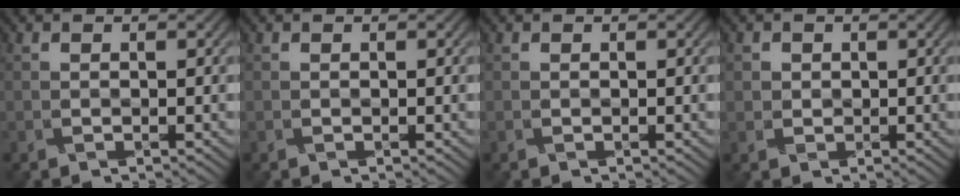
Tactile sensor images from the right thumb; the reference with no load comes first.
{"total": 0.0}
{"total": 0.0}
{"total": 1.3, "force": [0.5, 1.0, -0.6], "torque": [0.016, -0.005, 0.011]}